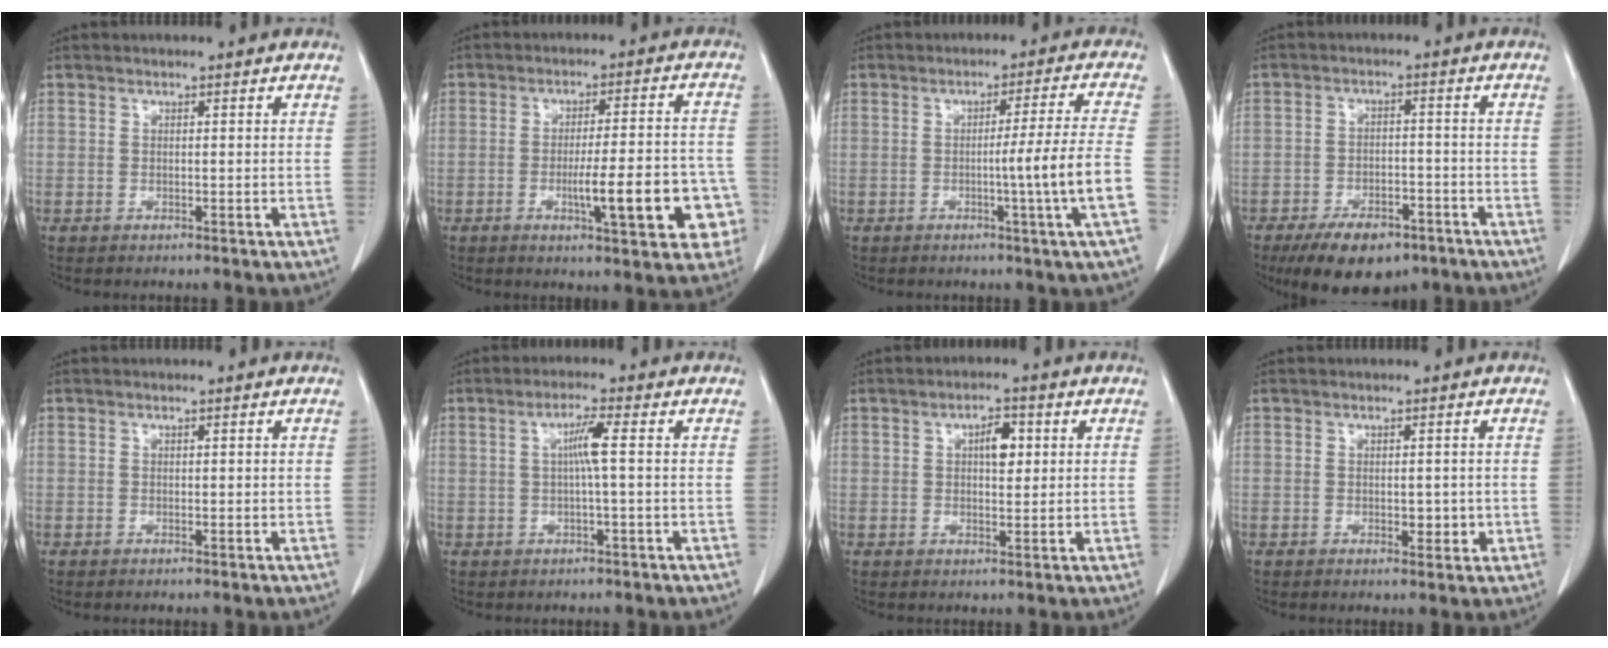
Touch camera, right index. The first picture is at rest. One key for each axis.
{"total": 12.5, "fx": -4.0, "fy": 2.1, "fz": 11.6, "tx": -0.152, "ty": 0.016, "tz": -0.048}
{"total": 9.0, "fx": -2.1, "fy": -2.3, "fz": 8.5, "tx": -0.116, "ty": -0.011, "tz": -0.033}
{"total": 10.1, "fx": -7.0, "fy": 4.7, "fz": 5.5, "tx": -0.083, "ty": -0.003, "tz": -0.111}
{"total": 0.0}
{"total": 3.7, "fx": 0.4, "fy": -0.4, "fz": 3.6, "tx": -0.067, "ty": 0.006, "tz": 0.006}
{"total": 4.0, "fx": 1.1, "fy": 1.7, "fz": 3.4, "tx": -0.052, "ty": 0.007, "tz": 0.016}
{"total": 2.3, "fx": -0.3, "fy": 1.2, "fz": 2.0, "tx": -0.025, "ty": -0.003, "tz": 0.002}